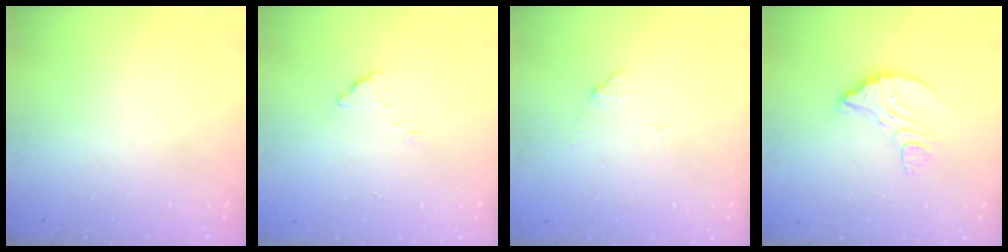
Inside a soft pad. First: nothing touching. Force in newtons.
{"total": 3.4, "press": 3.4, "slide": 0.2}
{"total": 5.9, "press": 5.9, "slide": 0.3}
{"total": 9.0, "press": 8.9, "slide": 0.8}